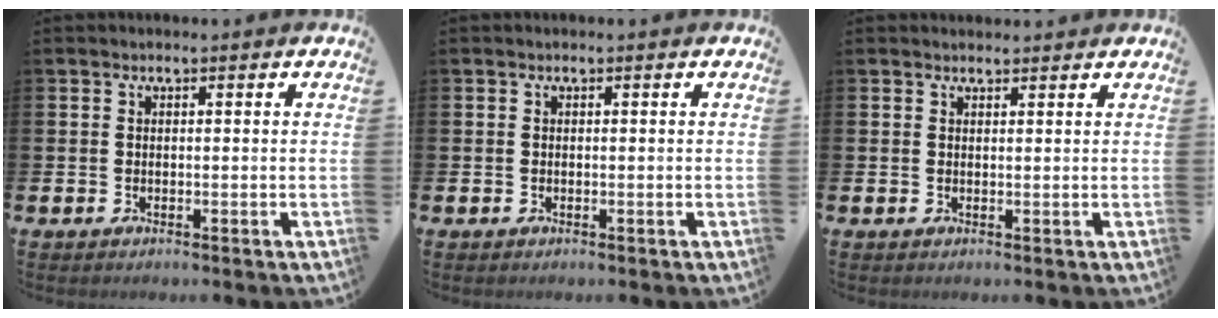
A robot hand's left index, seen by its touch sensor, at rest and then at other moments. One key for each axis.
{"total": 0.0}
{"total": 0.9, "fx": 0.9, "fy": 0.2, "fz": 0.1, "tx": 0.011, "ty": -0.004, "tz": 0.014}